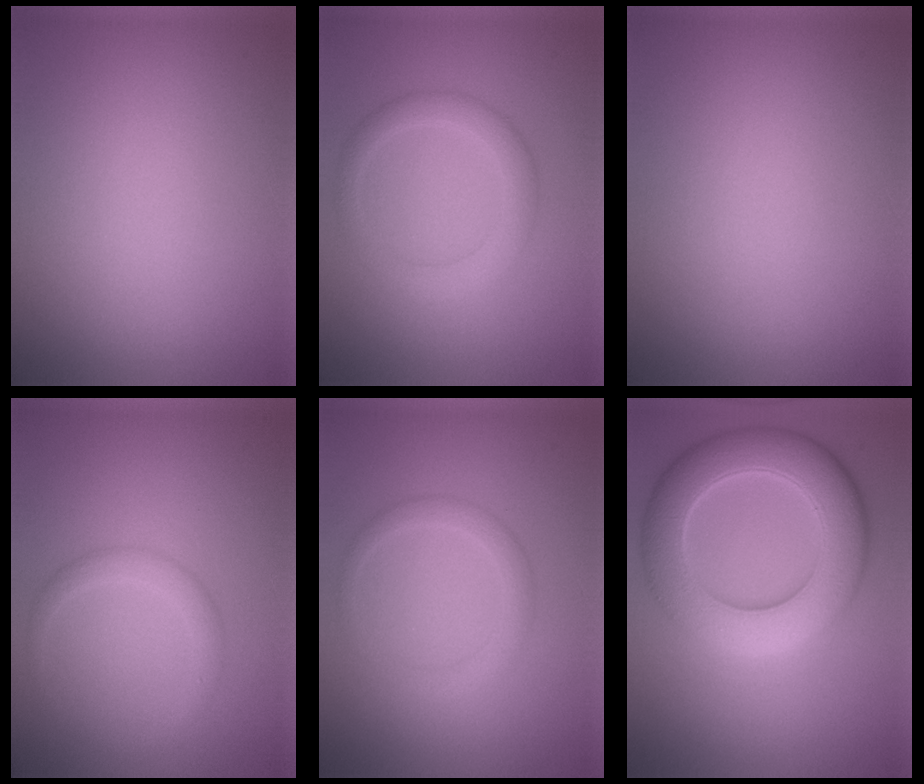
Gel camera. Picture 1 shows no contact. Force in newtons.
{"total": 2.8, "press": 2.8, "slide": 0.2}
{"total": 0.0}
{"total": 1.9, "press": 1.9, "slide": 0.2}
{"total": 1.9, "press": 1.9, "slide": 0.1}
{"total": 8.9, "press": 8.9, "slide": 0.4}